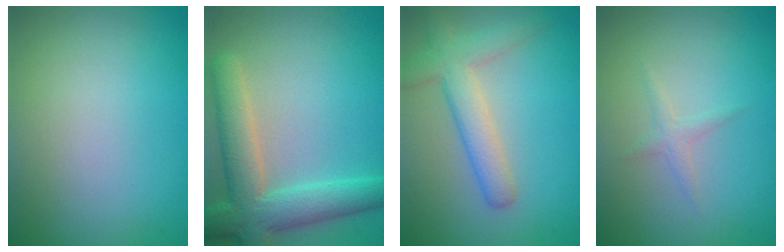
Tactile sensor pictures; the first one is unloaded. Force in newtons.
{"total": 6.6, "press": 6.6, "slide": 0.4}
{"total": 4.2, "press": 4.2, "slide": 0.1}
{"total": 1.0, "press": 1.0, "slide": 0.1}